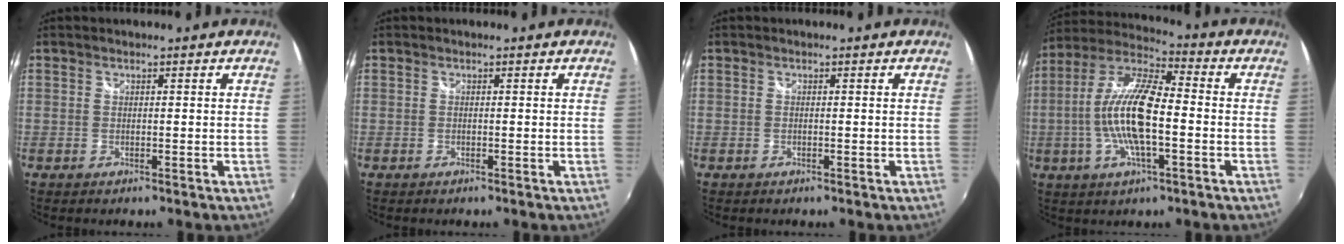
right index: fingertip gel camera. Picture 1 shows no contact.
{"total": 0.0}
{"total": 0.0}
{"total": 15.2, "force": [-2.2, 4.4, 14.4], "torque": [-0.281, 0.002, -0.049]}